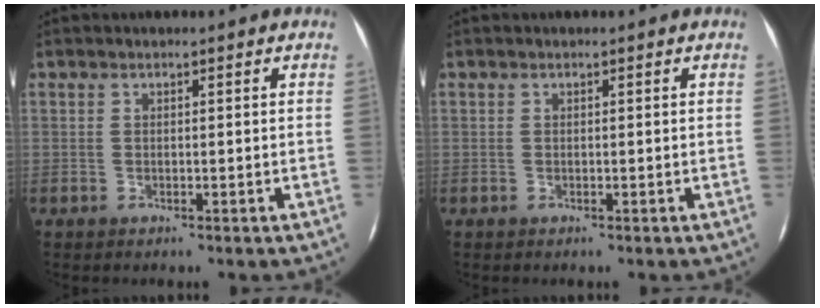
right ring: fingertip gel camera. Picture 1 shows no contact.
{"total": 0.0}